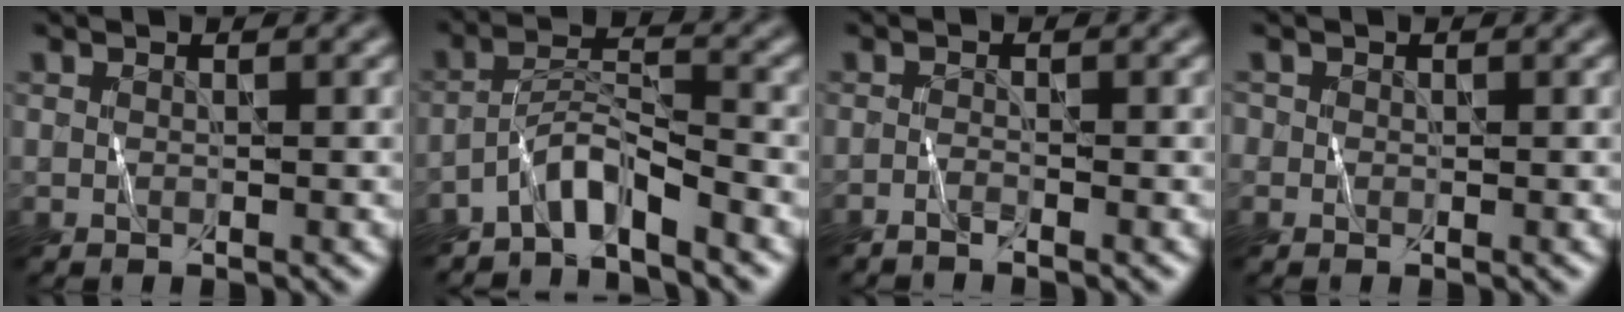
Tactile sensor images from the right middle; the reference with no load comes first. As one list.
[{"total": 3.6, "force": [-3.0, 0.5, 1.8], "torque": [-0.030, 0.014, -0.066]}, {"total": 1.3, "force": [-1.2, -0.1, 0.6], "torque": [-0.018, 0.004, -0.024]}, {"total": 0.8, "force": [-0.2, 0.8, 0.2], "torque": [0.003, 0.001, -0.003]}]